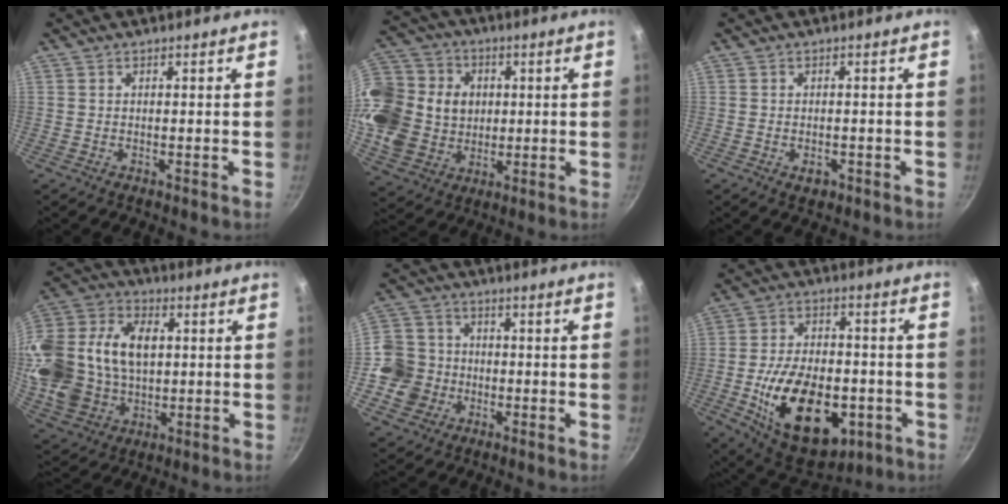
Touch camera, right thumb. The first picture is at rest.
{"total": 24.6, "force": [2.4, 21.0, 12.6], "torque": [-0.282, 0.028, 0.056]}
{"total": 2.4, "force": [-1.0, 1.6, 1.5], "torque": [-0.020, 0.005, -0.011]}
{"total": 25.8, "force": [1.2, 19.2, 17.2], "torque": [-0.335, 0.031, 0.031]}
{"total": 9.0, "force": [-2.3, 8.3, 2.4], "torque": [-0.013, 0.026, -0.057]}
{"total": 22.4, "force": [-6.1, 13.3, 17.0], "torque": [-0.252, 0.018, -0.083]}